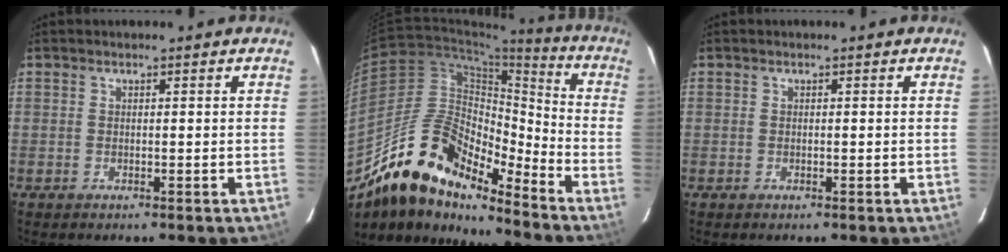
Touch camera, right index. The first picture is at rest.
{"total": 17.9, "force": [-13.5, 6.6, 9.6], "torque": [-0.161, 0.044, -0.236]}
{"total": 0.0}